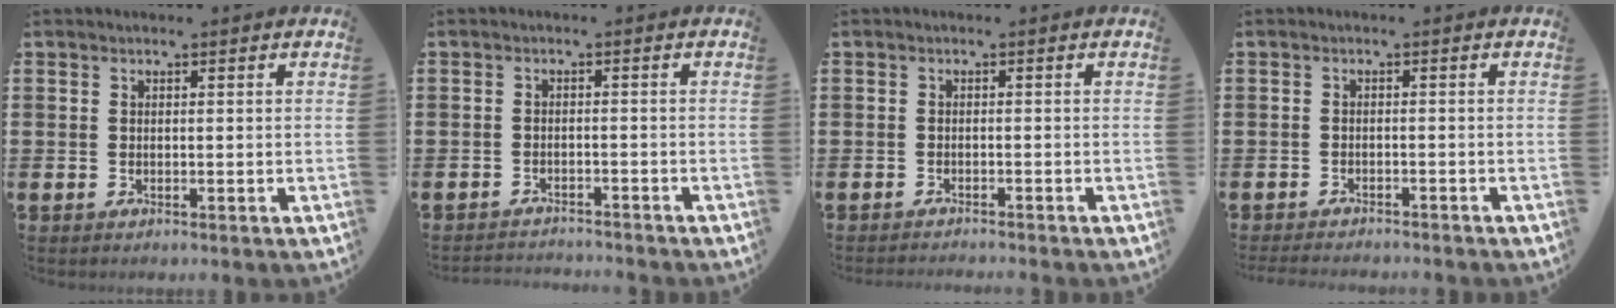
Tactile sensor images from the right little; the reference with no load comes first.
{"total": 1.6, "force": [-1.6, 0.0, -0.1], "torque": [-0.003, 0.003, -0.035]}
{"total": 0.8, "force": [-0.8, -0.2, 0.0], "torque": [0.000, 0.000, -0.017]}
{"total": 1.3, "force": [-1.3, 0.0, 0.1], "torque": [-0.004, 0.001, -0.026]}